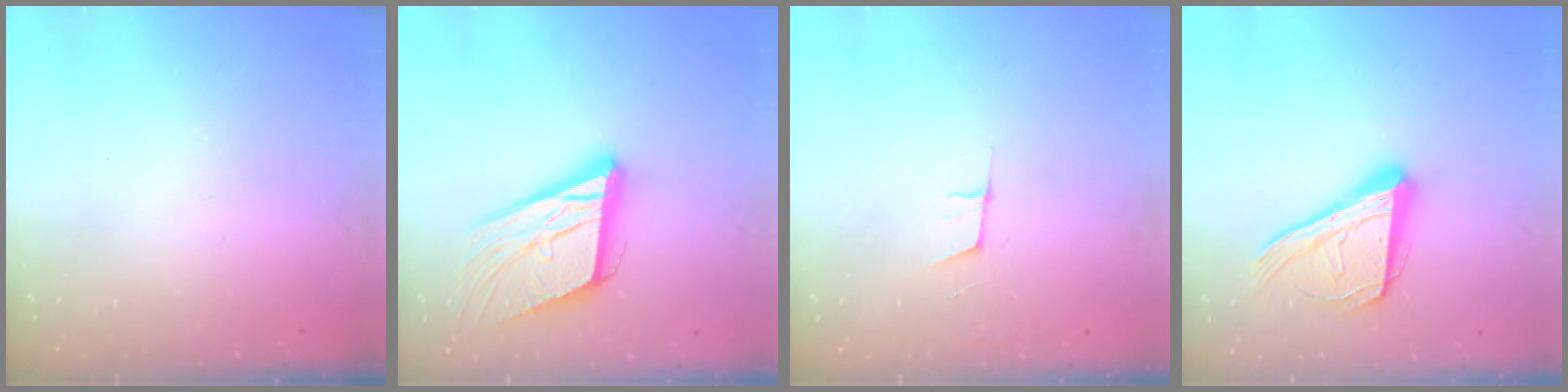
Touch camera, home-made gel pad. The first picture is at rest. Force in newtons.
{"total": 16.9, "press": 16.5, "slide": 3.6}
{"total": 5.1, "press": 4.3, "slide": 2.6}
{"total": 17.8, "press": 17.7, "slide": 2.4}